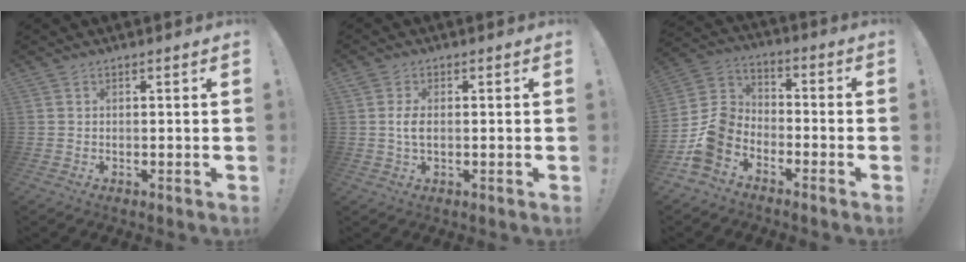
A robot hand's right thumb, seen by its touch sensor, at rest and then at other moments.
{"total": 3.6, "force": [0.0, 1.9, 3.1], "torque": [-0.061, 0.003, -0.002]}
{"total": 12.5, "force": [-6.9, 8.6, 5.9], "torque": [-0.105, 0.050, -0.118]}